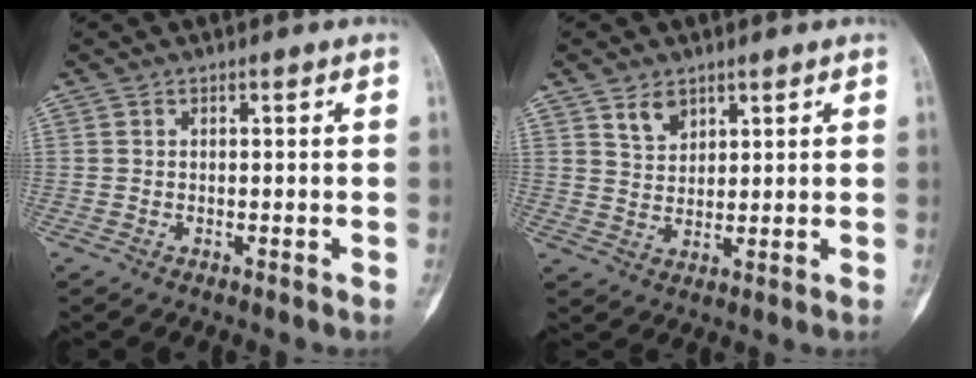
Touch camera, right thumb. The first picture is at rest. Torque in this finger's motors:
{"motor_torque": [-0.73, 0.70, 0.16, 0.51, 0.01]}